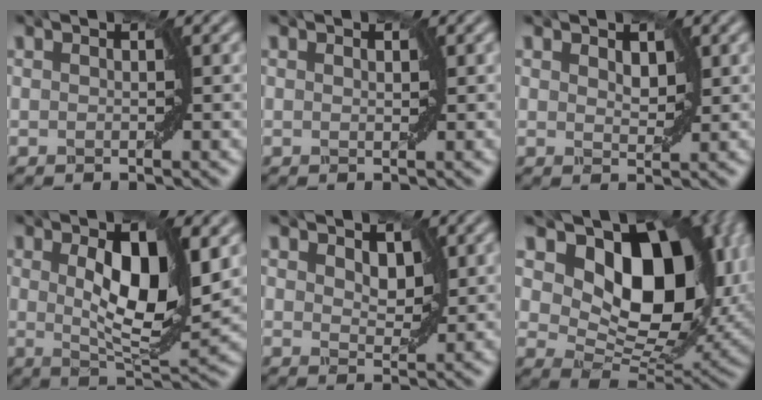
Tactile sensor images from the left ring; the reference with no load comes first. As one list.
[{"total": 0.6, "force": [0.3, 0.3, 0.4], "torque": [-0.003, 0.000, 0.006]}, {"total": 1.9, "force": [0.9, 1.1, 1.2], "torque": [-0.019, -0.002, 0.018]}, {"total": 8.1, "force": [1.3, 3.1, 7.4], "torque": [-0.124, -0.007, 0.025]}, {"total": 2.3, "force": [1.0, 1.5, 1.5], "torque": [-0.028, -0.004, 0.018]}, {"total": 14.9, "force": [4.5, 9.5, 10.6], "torque": [-0.142, -0.008, 0.088]}]